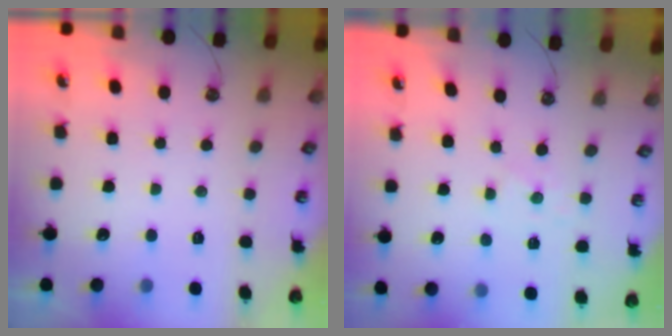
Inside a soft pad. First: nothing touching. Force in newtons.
{"total": 2.7, "press": 2.7, "slide": 0.4}